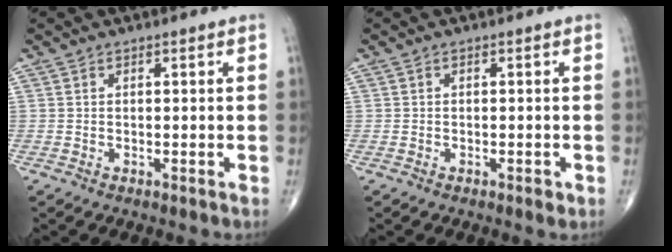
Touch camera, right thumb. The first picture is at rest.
{"total": 1.1, "force": [-0.6, 0.5, 0.8], "torque": [-0.011, -0.002, -0.008]}